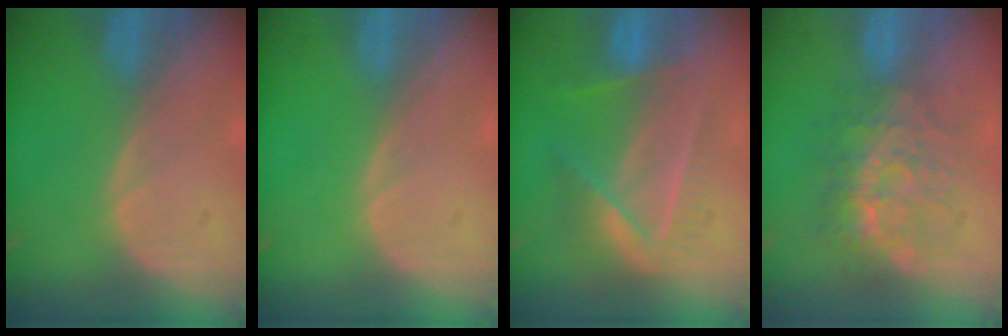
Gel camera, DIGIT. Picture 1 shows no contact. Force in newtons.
{"total": 0.0}
{"total": 7.3, "press": 6.5, "slide": 3.2}
{"total": 8.8, "press": 7.5, "slide": 4.7}